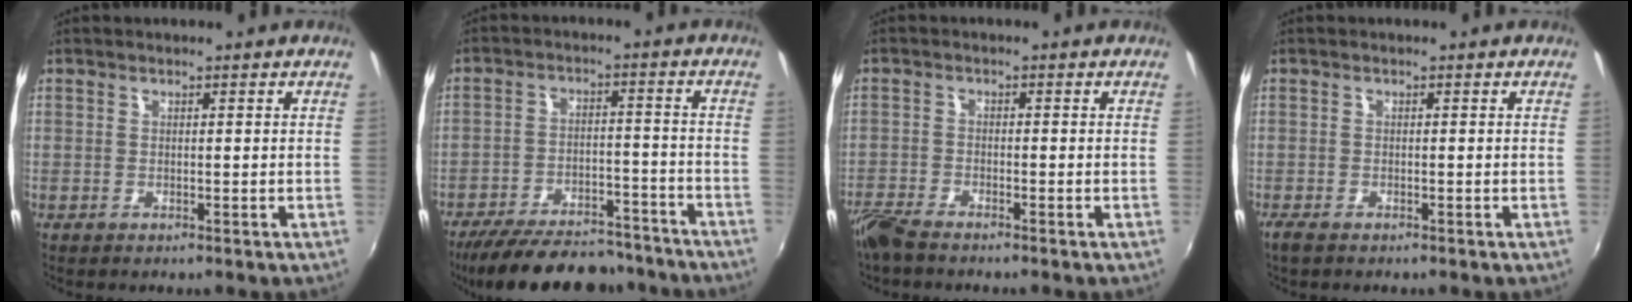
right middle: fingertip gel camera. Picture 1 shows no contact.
{"total": 21.5, "force": [-18.3, 6.9, 8.8], "torque": [-0.173, 0.004, -0.249]}
{"total": 5.0, "force": [-4.5, 0.9, 2.1], "torque": [-0.060, -0.018, -0.089]}
{"total": 1.9, "force": [-1.5, 0.7, 1.0], "torque": [-0.023, -0.008, -0.027]}